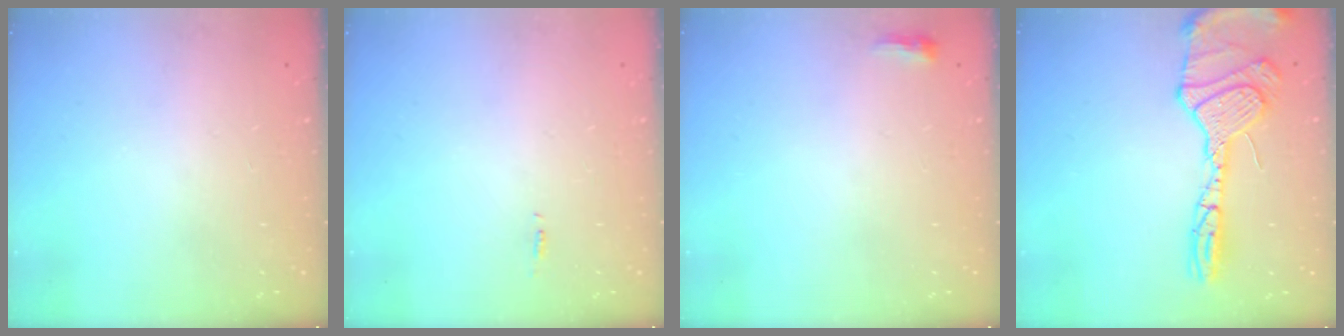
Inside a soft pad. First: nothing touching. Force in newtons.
{"total": 13.4, "press": 4.9, "slide": 12.4}
{"total": 2.9, "press": 2.8, "slide": 0.8}
{"total": 20.2, "press": 19.4, "slide": 5.7}